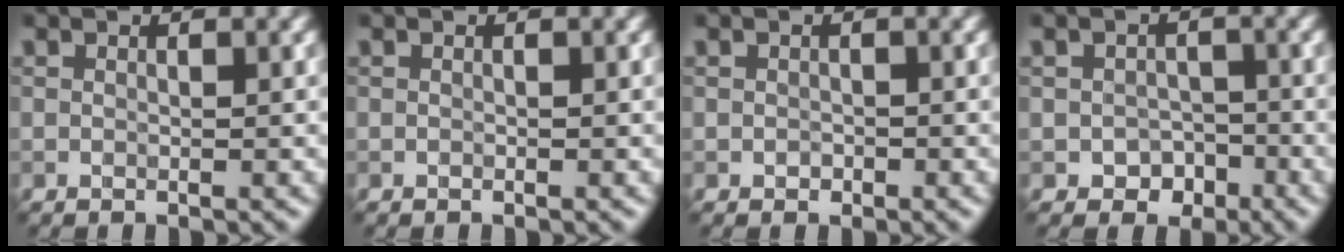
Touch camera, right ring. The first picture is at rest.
{"total": 0.0}
{"total": 0.6, "force": [-0.2, 0.6, 0.0], "torque": [0.002, -0.003, -0.005]}
{"total": 2.1, "force": [-1.1, 1.8, 0.4], "torque": [0.007, 0.003, -0.020]}